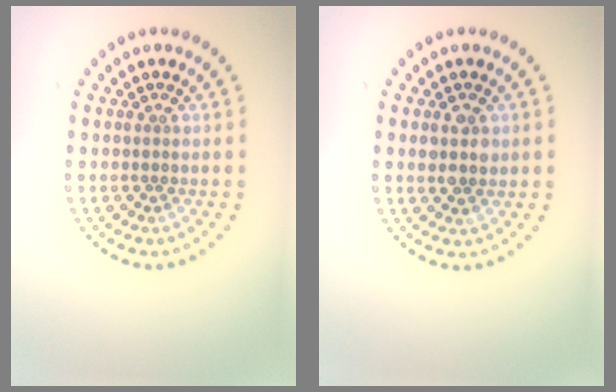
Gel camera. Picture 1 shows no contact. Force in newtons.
{"total": 2.2, "press": 2.2, "slide": 0.5}